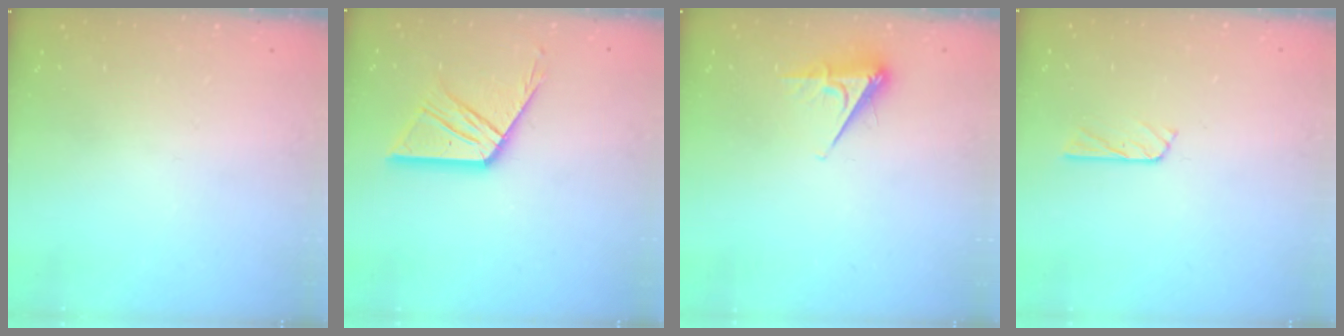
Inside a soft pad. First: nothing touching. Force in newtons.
{"total": 13.8, "press": 13.8, "slide": 1.4}
{"total": 5.0, "press": 5.0, "slide": 0.5}
{"total": 4.3, "press": 4.3, "slide": 0.4}